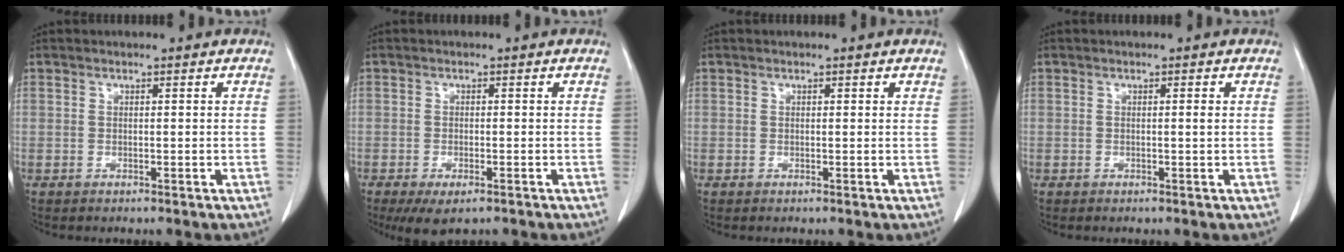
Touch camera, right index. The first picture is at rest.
{"total": 4.6, "force": [-3.1, 1.6, 3.1], "torque": [-0.051, -0.010, -0.045]}
{"total": 0.0}
{"total": 0.7, "force": [0.1, -0.1, 0.7], "torque": [-0.011, -0.001, 0.000]}